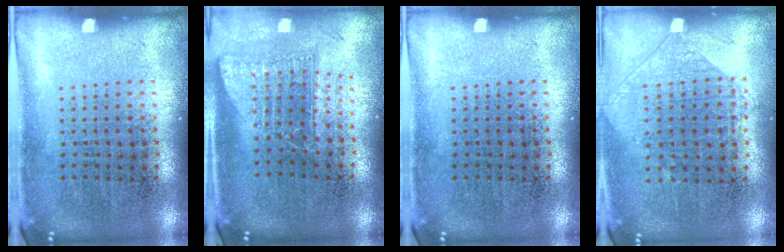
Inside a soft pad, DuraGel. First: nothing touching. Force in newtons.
{"total": 1.8, "press": 1.3, "slide": 1.2}
{"total": 0.0}
{"total": 1.0, "press": 0.9, "slide": 0.4}